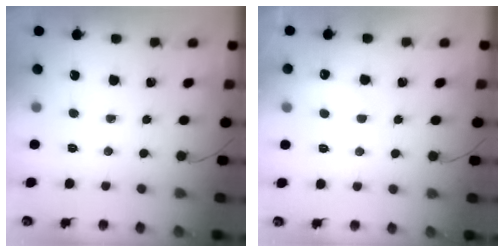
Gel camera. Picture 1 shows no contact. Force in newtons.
{"total": 8.4, "press": 8.2, "slide": 1.6}